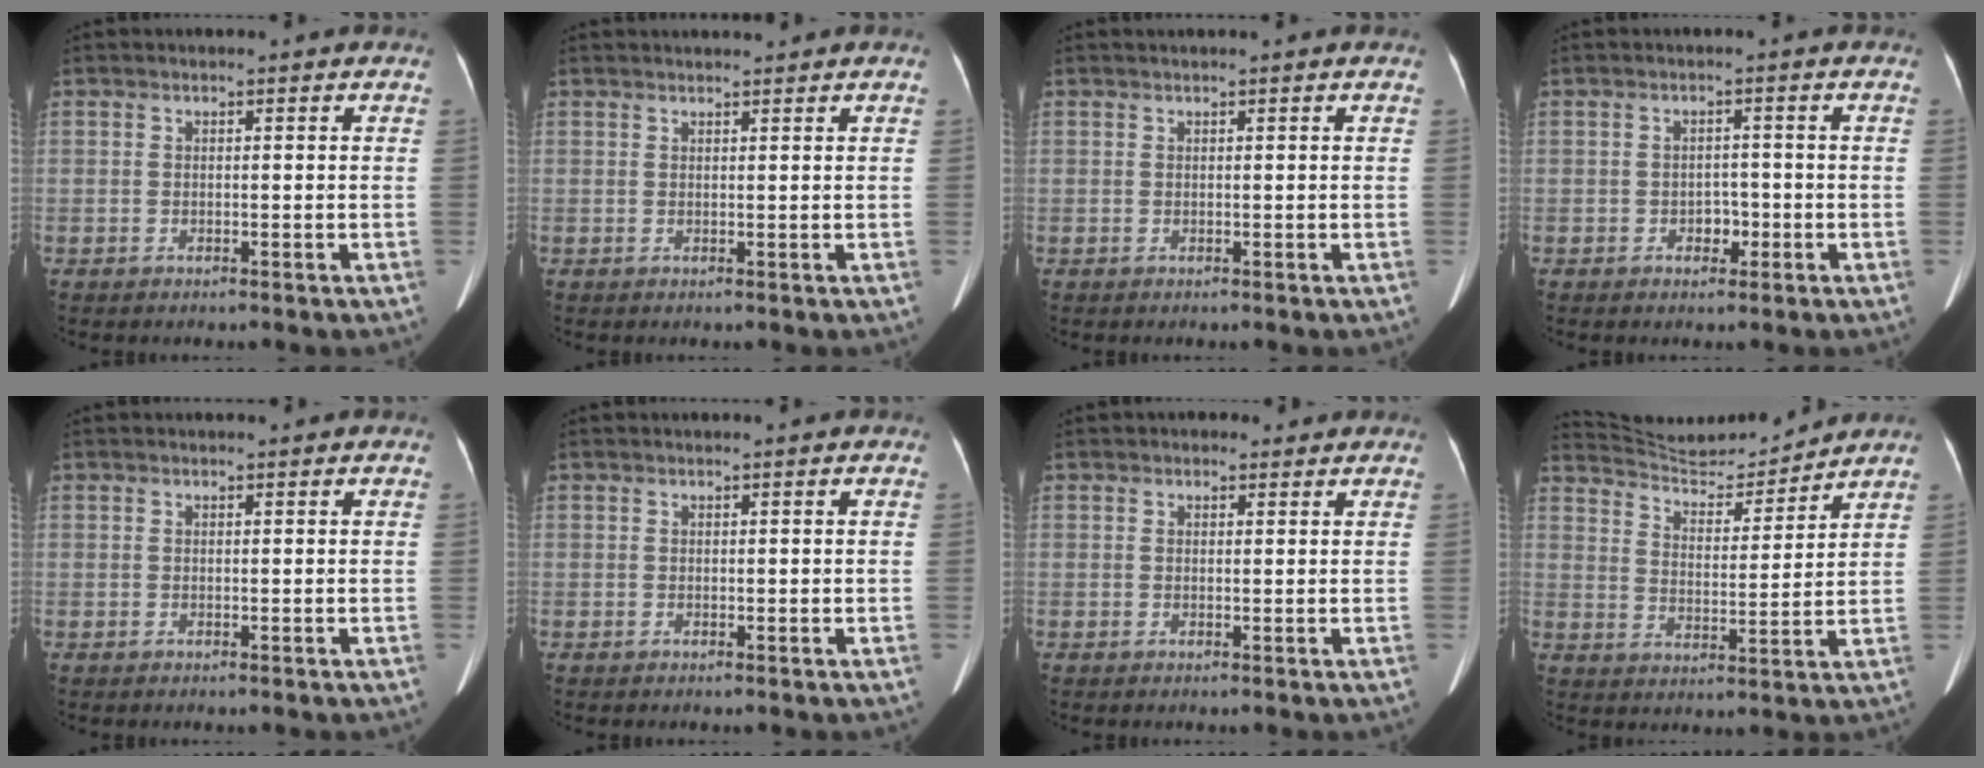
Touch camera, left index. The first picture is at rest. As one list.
[{"total": 1.9, "force": [1.9, -0.1, 0.5], "torque": [-0.002, 0.017, 0.033]}, {"total": 0.6, "force": [0.5, -0.1, 0.3], "torque": [-0.004, 0.011, 0.011]}, {"total": 2.1, "force": [-1.0, 1.4, 1.0], "torque": [-0.016, 0.002, -0.014]}, {"total": 0.9, "force": [0.8, 0.1, 0.3], "torque": [-0.004, 0.012, 0.015]}, {"total": 0.0}, {"total": 1.3, "force": [1.0, 0.9, 0.2], "torque": [-0.009, 0.001, 0.009]}, {"total": 10.9, "force": [10.8, 0.5, 0.9], "torque": [-0.024, -0.005, 0.179]}]